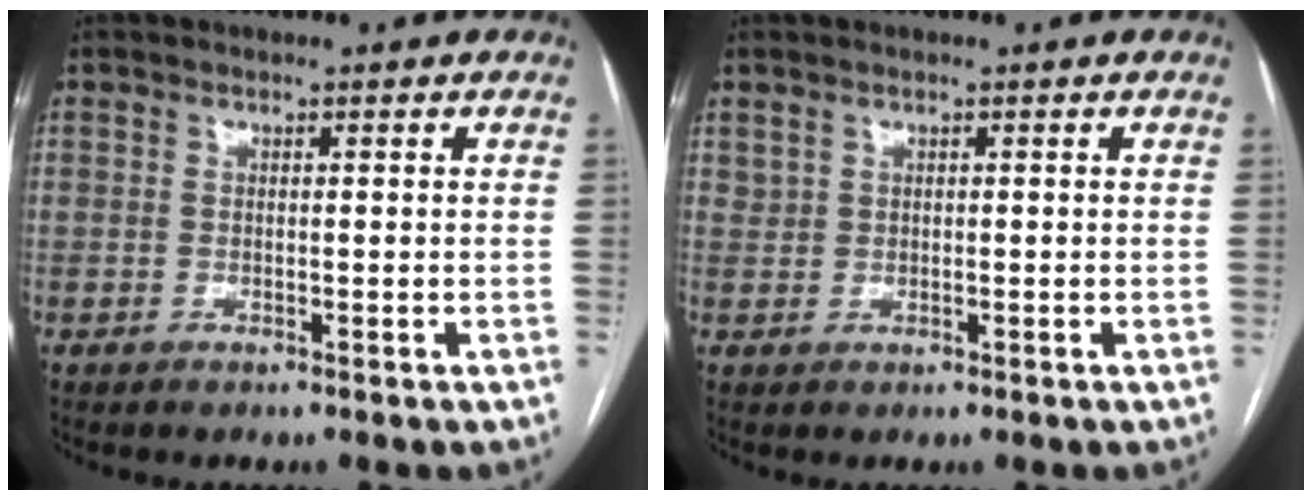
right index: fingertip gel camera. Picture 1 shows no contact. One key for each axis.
{"total": 1.0, "fx": 0.8, "fy": 0.6, "fz": 0.1, "tx": 0.009, "ty": 0.004, "tz": 0.014}